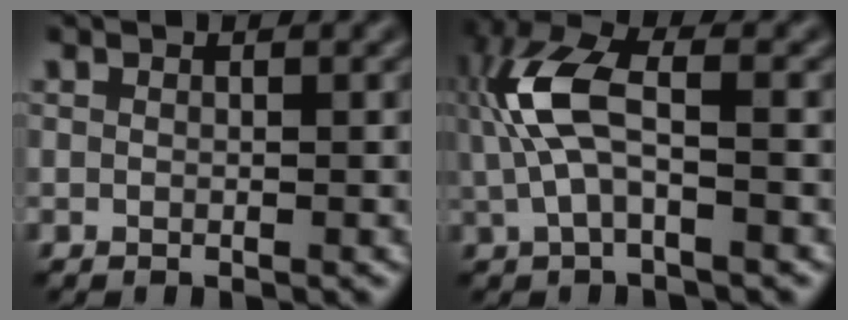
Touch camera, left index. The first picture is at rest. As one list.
[{"total": 6.3, "force": [0.5, 2.8, 5.7], "torque": [-0.136, 0.018, 0.003]}]